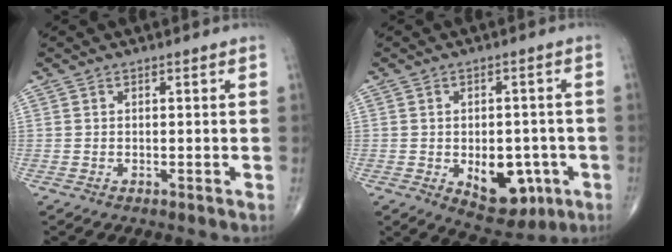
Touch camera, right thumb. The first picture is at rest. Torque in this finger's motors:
{"motor_torque": [3.30, 1.71, 0.47, -0.66, 0.06]}